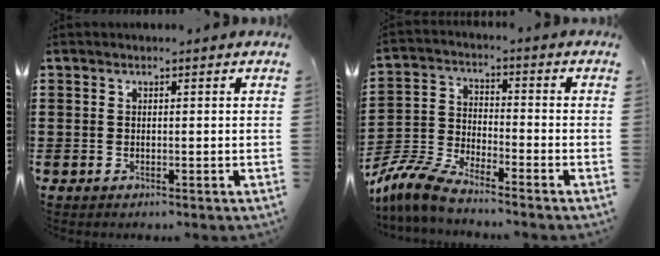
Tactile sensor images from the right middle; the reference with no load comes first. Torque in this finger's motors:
{"motor_torque": [1.41, -0.40, 0.34, 0.10]}